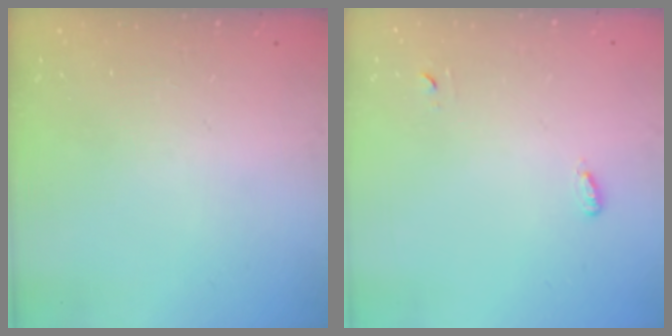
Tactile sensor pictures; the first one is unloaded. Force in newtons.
{"total": 3.7, "press": 3.3, "slide": 1.6}